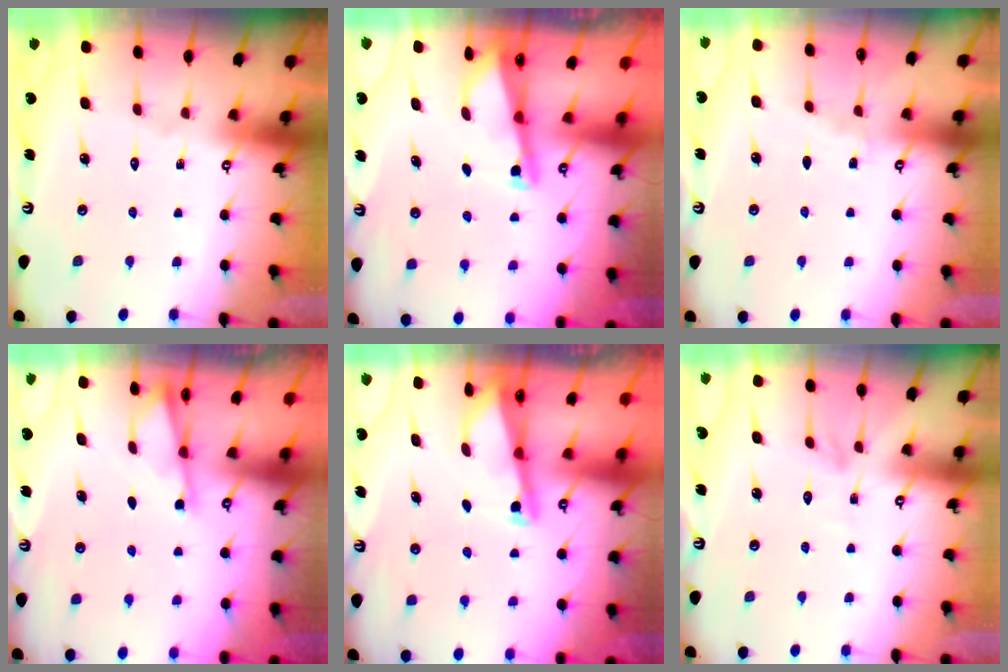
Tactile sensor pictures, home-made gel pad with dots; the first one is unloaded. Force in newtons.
{"total": 2.2, "press": 2.2, "slide": 0.3}
{"total": 2.8, "press": 2.7, "slide": 0.3}
{"total": 1.2, "press": 1.2, "slide": 0.3}
{"total": 2.2, "press": 2.2, "slide": 0.3}
{"total": 2.9, "press": 2.9, "slide": 0.3}